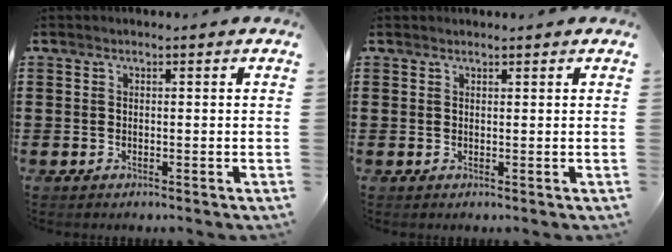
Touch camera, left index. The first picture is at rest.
{"total": 0.6, "force": [0.6, 0.2, 0.0], "torque": [-0.002, 0.000, 0.013]}